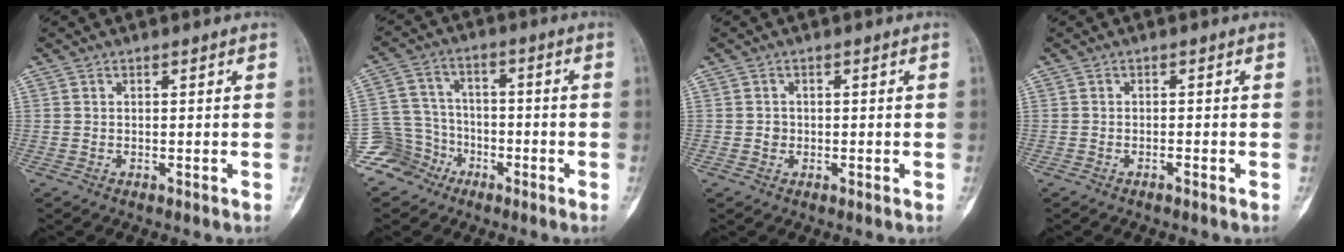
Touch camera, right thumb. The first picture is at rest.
{"total": 8.8, "force": [-5.4, 7.0, 0.3], "torque": [0.023, 0.049, -0.109]}
{"total": 1.1, "force": [-0.2, 1.0, 0.4], "torque": [0.005, 0.006, -0.005]}
{"total": 0.6, "force": [-0.5, 0.0, 0.4], "torque": [-0.008, 0.006, -0.008]}